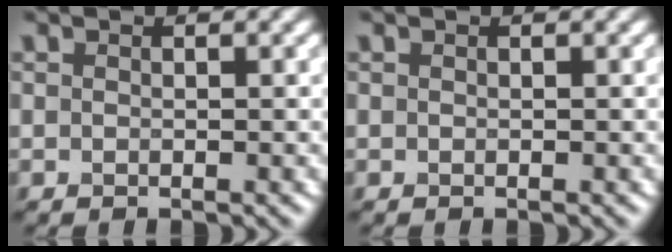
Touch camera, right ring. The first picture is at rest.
{"total": 0.0}